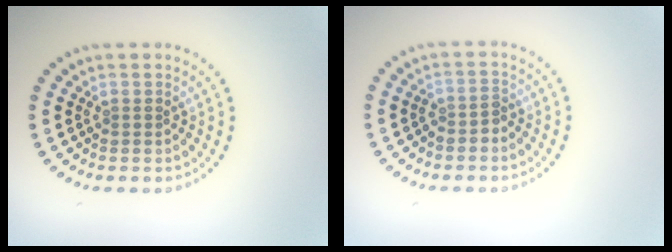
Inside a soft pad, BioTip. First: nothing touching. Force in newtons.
{"total": 1.2, "press": 1.0, "slide": 0.6}